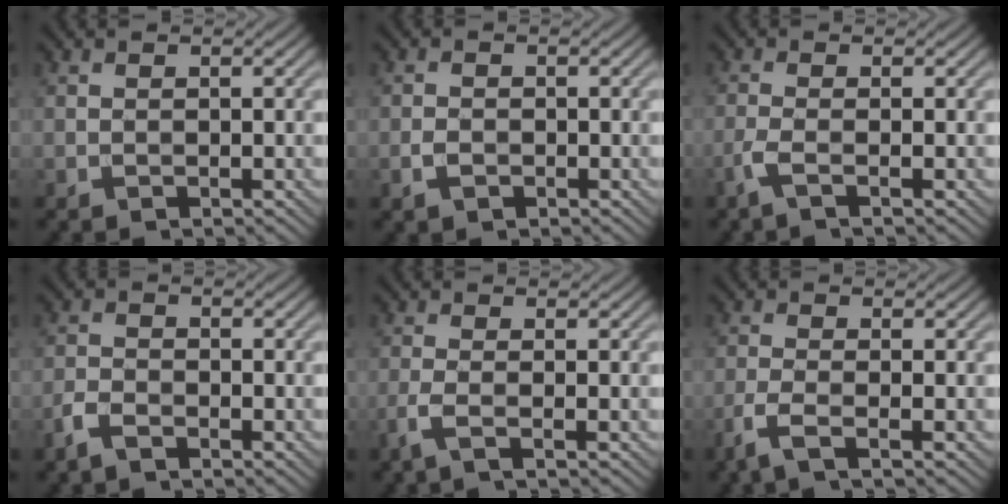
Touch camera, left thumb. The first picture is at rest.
{"total": 1.6, "force": [-0.8, 1.0, 1.0], "torque": [-0.020, -0.001, -0.016]}
{"total": 2.3, "force": [-1.1, 0.3, 2.0], "torque": [-0.043, 0.002, -0.036]}
{"total": 2.7, "force": [-1.9, 1.1, 1.5], "torque": [-0.037, -0.002, -0.046]}
{"total": 2.6, "force": [-1.2, 0.4, 2.3], "torque": [-0.049, 0.002, -0.037]}
{"total": 3.2, "force": [-1.8, 0.6, 2.6], "torque": [-0.056, 0.000, -0.052]}